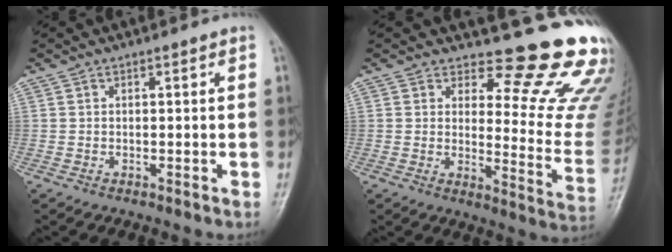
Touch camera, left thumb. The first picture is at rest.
{"total": 15.7, "force": [13.9, 4.0, 6.3], "torque": [-0.033, -0.162, 0.153]}